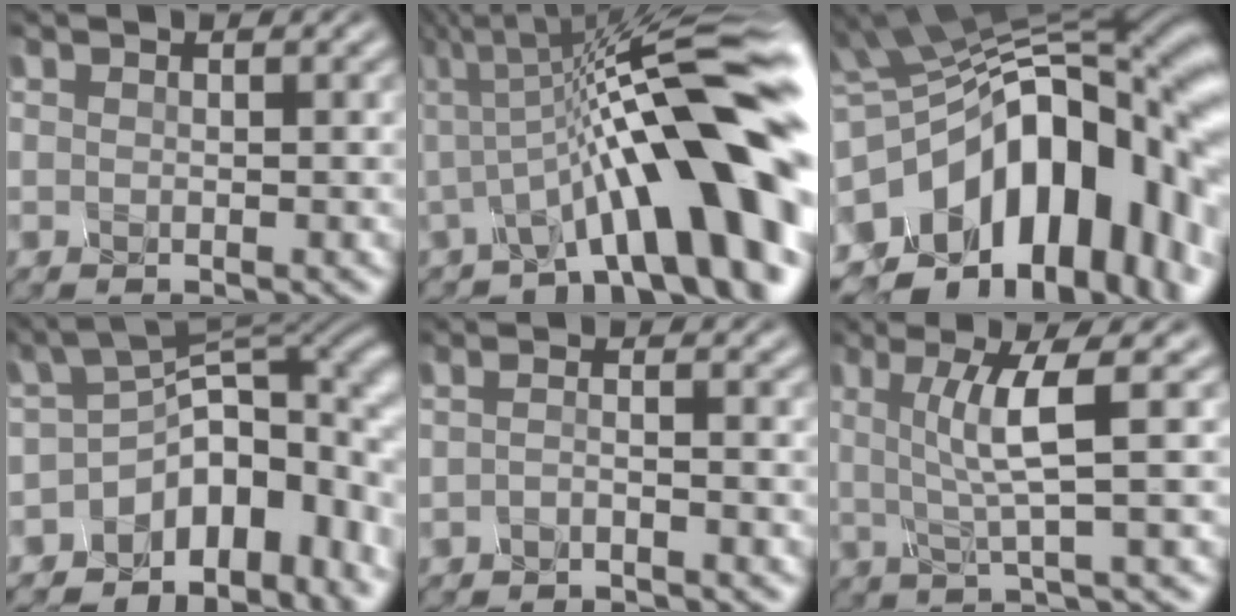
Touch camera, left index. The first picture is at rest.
{"total": 14.8, "force": [-1.9, 3.3, 14.3], "torque": [-0.178, 0.028, -0.043]}
{"total": 18.3, "force": [-4.2, 11.1, 13.9], "torque": [-0.194, -0.004, -0.067]}
{"total": 11.5, "force": [-5.1, 7.5, 7.1], "torque": [-0.074, -0.008, -0.091]}
{"total": 1.3, "force": [-1.1, 0.1, 0.8], "torque": [-0.013, -0.012, -0.034]}
{"total": 4.3, "force": [0.4, 0.3, 4.2], "torque": [-0.075, 0.001, 0.009]}